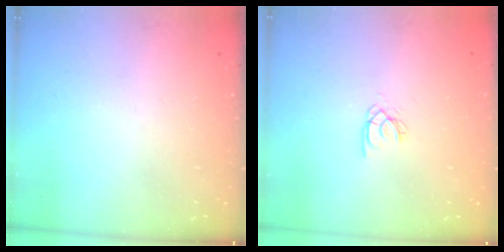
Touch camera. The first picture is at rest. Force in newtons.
{"total": 2.0, "press": 2.0, "slide": 0.4}